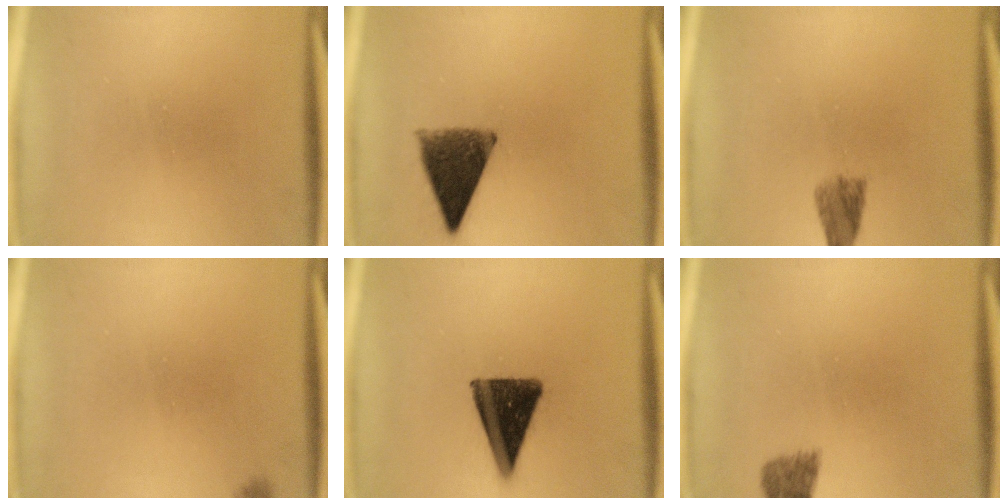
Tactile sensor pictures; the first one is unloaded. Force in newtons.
{"total": 9.9}
{"total": 3.8}
{"total": 1.0}
{"total": 12.7}
{"total": 1.9}